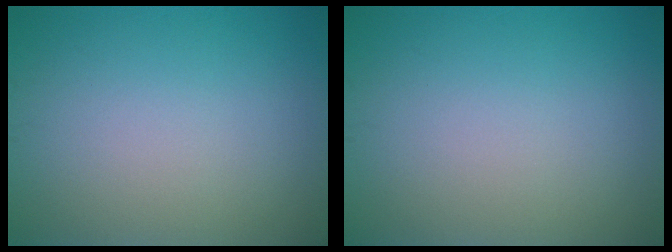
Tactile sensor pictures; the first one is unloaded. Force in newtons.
{"total": 0.0}